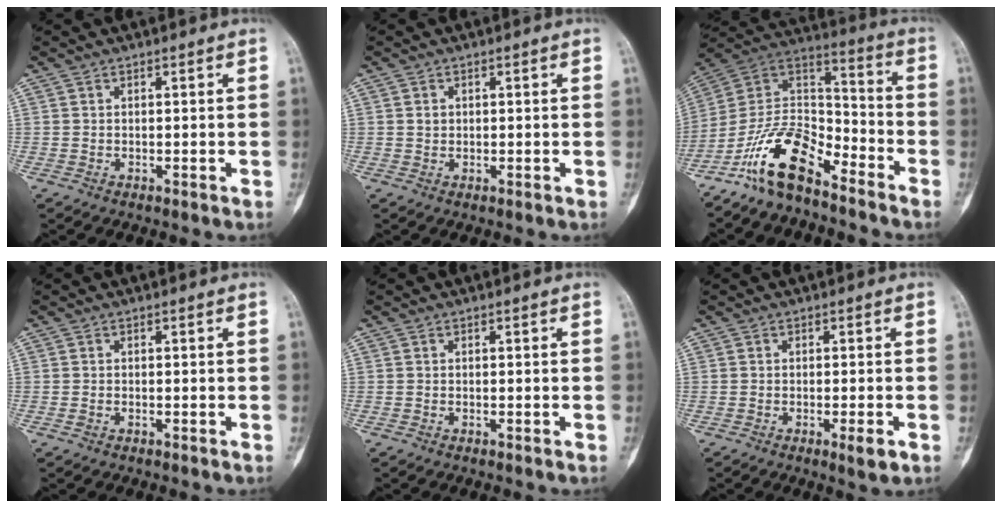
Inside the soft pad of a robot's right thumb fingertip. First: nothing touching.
{"total": 1.2, "force": [0.2, 1.0, 0.5], "torque": [-0.005, 0.002, 0.006]}
{"total": 15.3, "force": [-10.8, 6.1, 9.0], "torque": [-0.152, 0.093, -0.209]}
{"total": 0.6, "force": [-0.3, 0.4, 0.4], "torque": [-0.013, 0.005, -0.004]}
{"total": 0.0}
{"total": 3.1, "force": [-1.3, 0.5, 2.8], "torque": [-0.042, -0.005, -0.020]}